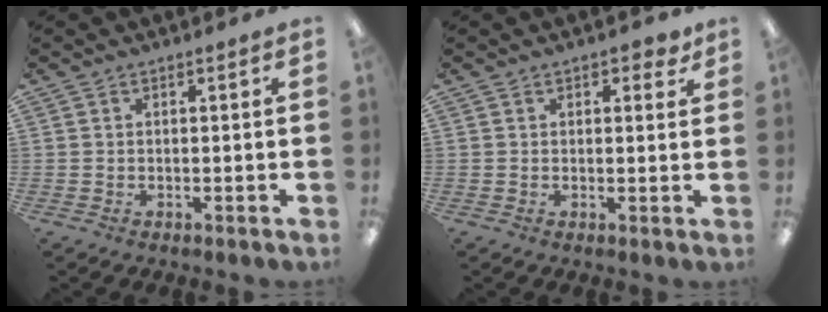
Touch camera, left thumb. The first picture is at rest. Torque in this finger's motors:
{"motor_torque": [0.00, 0.05, -0.36, 0.25, -0.06]}